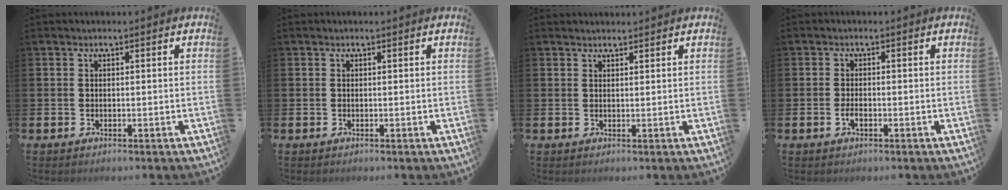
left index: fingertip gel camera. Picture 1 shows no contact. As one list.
[{"total": 0.0}, {"total": 1.2, "force": [1.2, 0.4, 0.1], "torque": [0.011, -0.002, 0.019]}, {"total": 1.6, "force": [-0.6, 0.8, 1.3], "torque": [-0.028, 0.001, -0.011]}]